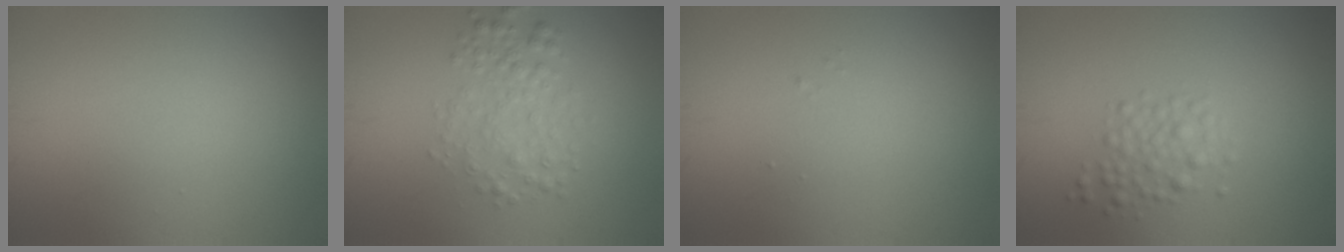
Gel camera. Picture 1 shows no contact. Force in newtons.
{"total": 2.8, "press": 2.8, "slide": 0.0}
{"total": 0.0}
{"total": 2.0, "press": 2.0, "slide": 0.0}